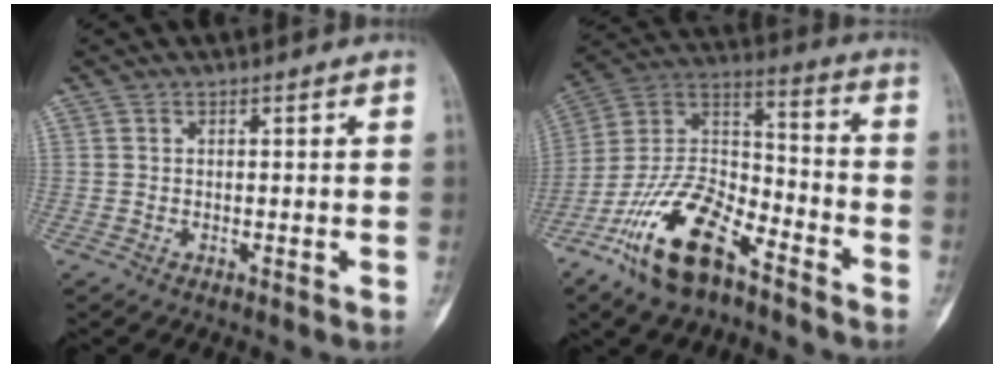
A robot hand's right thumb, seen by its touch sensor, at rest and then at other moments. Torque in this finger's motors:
{"motor_torque": [0.74, 0.54, 1.89, -0.88, 0.43]}